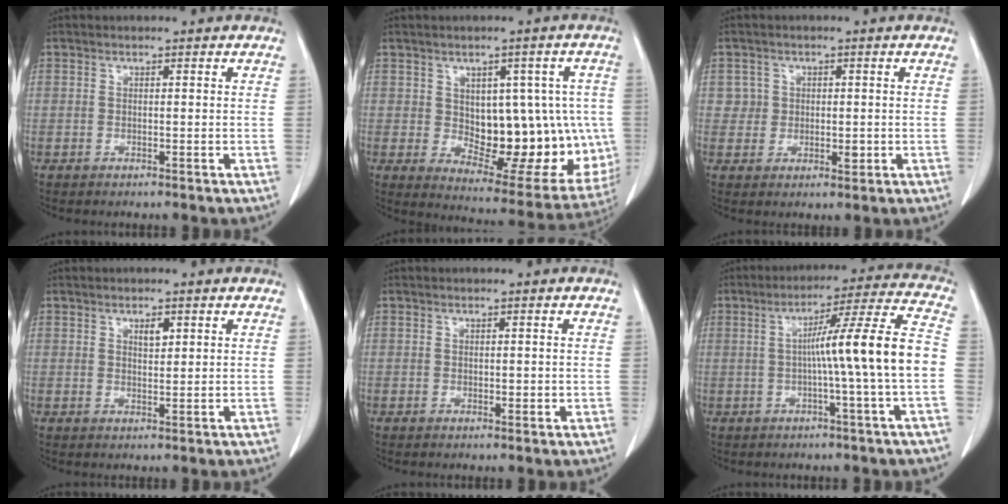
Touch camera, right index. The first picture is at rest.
{"total": 17.8, "force": [-0.6, 8.9, 15.4], "torque": [-0.171, 0.013, 0.024]}
{"total": 3.1, "force": [0.4, 3.0, 0.7], "torque": [0.001, 0.002, 0.007]}
{"total": 1.9, "force": [1.0, 0.8, 1.4], "torque": [-0.023, -0.003, 0.017]}
{"total": 1.2, "force": [0.0, 0.7, 1.0], "torque": [-0.010, -0.001, 0.002]}
{"total": 12.7, "force": [-1.4, -1.6, 12.5], "torque": [-0.186, 0.018, -0.023]}